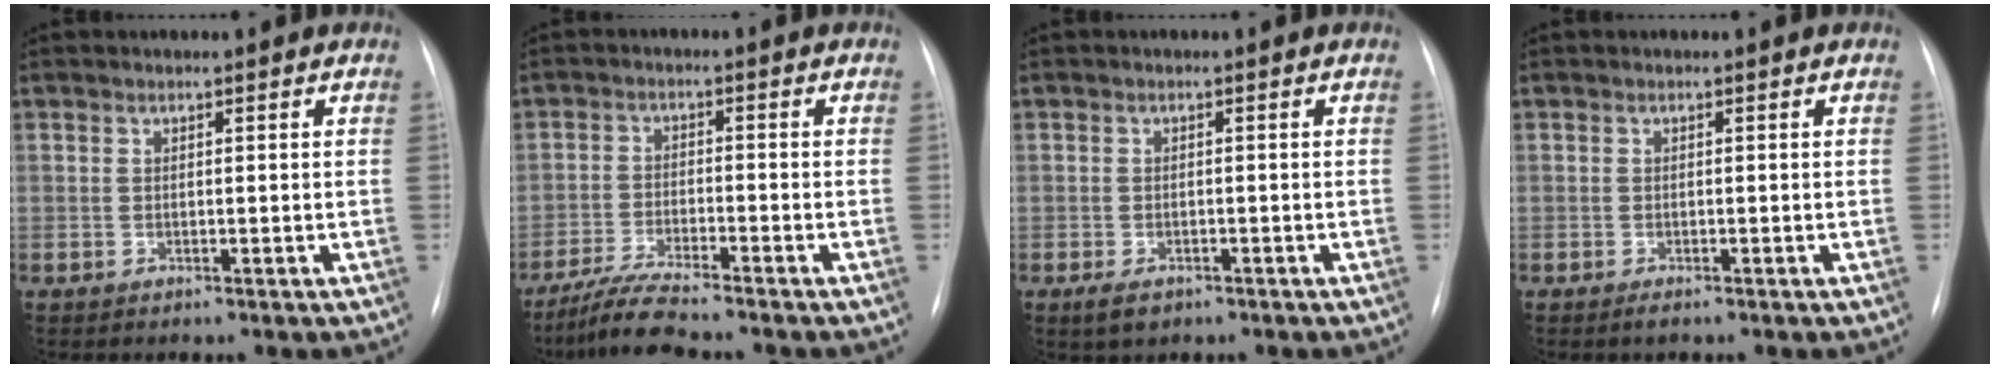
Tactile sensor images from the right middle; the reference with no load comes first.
{"total": 5.7, "force": [-5.1, -0.7, 2.6], "torque": [-0.053, -0.026, -0.097]}
{"total": 2.5, "force": [-1.5, 1.4, 1.5], "torque": [-0.031, -0.003, -0.016]}
{"total": 0.7, "force": [-0.4, 0.3, 0.5], "torque": [-0.004, 0.000, 0.000]}